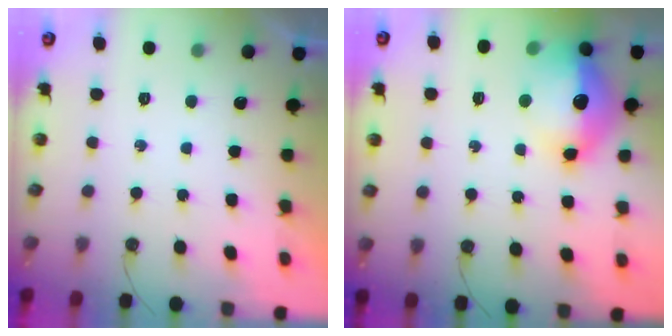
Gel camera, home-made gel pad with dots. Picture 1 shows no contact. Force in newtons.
{"total": 16.4, "press": 16.3, "slide": 1.5}